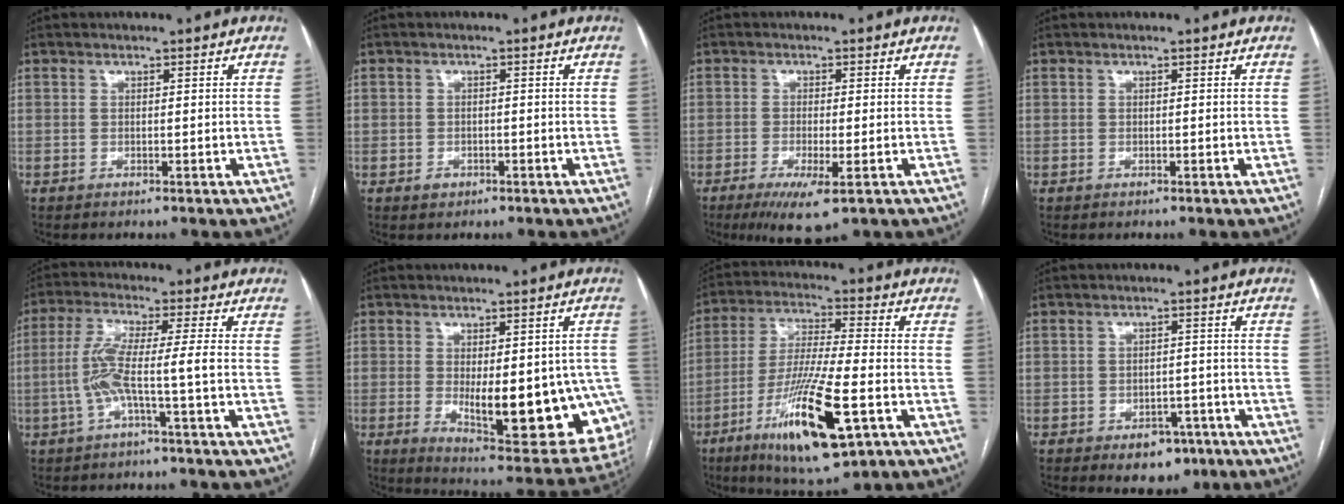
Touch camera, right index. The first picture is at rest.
{"total": 1.8, "force": [-0.7, 1.6, 0.4], "torque": [-0.001, 0.006, -0.009]}
{"total": 6.0, "force": [-3.0, 0.9, 5.2], "torque": [-0.091, -0.016, -0.046]}
{"total": 0.0}
{"total": 7.0, "force": [-1.8, -0.5, 6.7], "torque": [-0.145, 0.014, -0.035]}
{"total": 18.1, "force": [-3.5, 6.5, 16.5], "torque": [-0.151, -0.008, -0.023]}
{"total": 17.0, "force": [-7.2, 2.4, 15.2], "torque": [-0.296, -0.029, -0.121]}
{"total": 5.4, "force": [-3.3, 3.5, 2.7], "torque": [-0.026, 0.008, -0.036]}